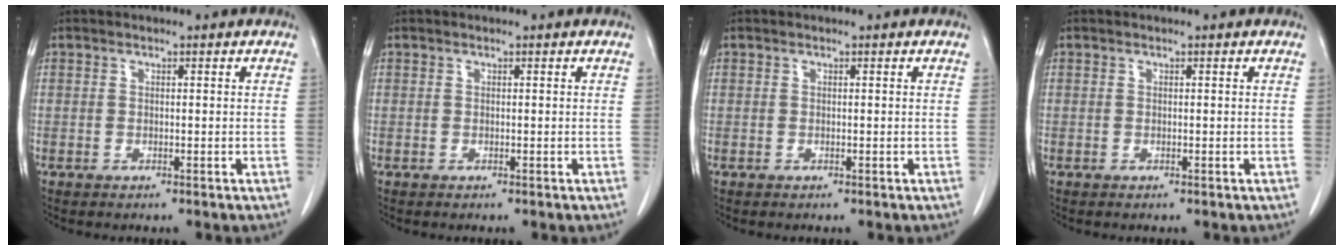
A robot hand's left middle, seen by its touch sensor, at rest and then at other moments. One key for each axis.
{"total": 0.0}
{"total": 0.0}
{"total": 0.0}